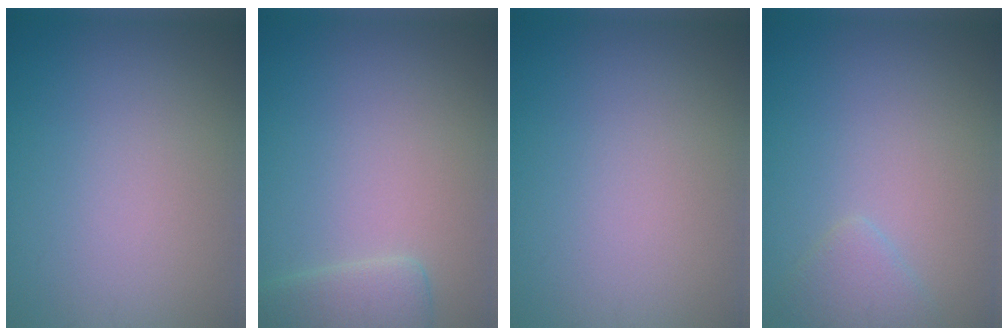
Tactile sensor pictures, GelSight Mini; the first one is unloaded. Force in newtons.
{"total": 2.6, "press": 2.6, "slide": 0.2}
{"total": 0.0}
{"total": 1.5, "press": 1.5, "slide": 0.0}